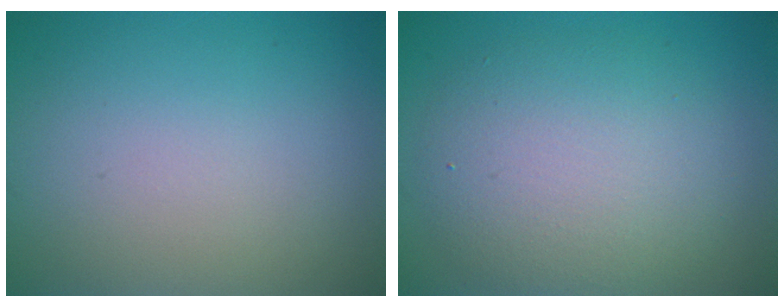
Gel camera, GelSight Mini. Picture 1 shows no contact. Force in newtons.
{"total": 6.4, "press": 6.4, "slide": 0.3}